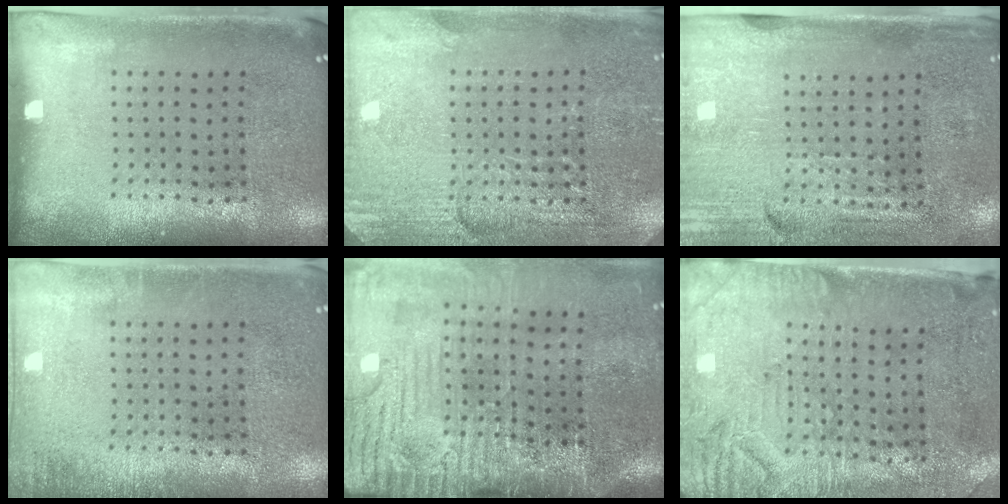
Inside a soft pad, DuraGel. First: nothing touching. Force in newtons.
{"total": 2.9, "press": 2.9, "slide": 0.3}
{"total": 3.2, "press": 2.8, "slide": 1.5}
{"total": 0.9, "press": 0.9, "slide": 0.2}
{"total": 4.6, "press": 4.0, "slide": 2.3}
{"total": 3.1, "press": 2.6, "slide": 1.5}